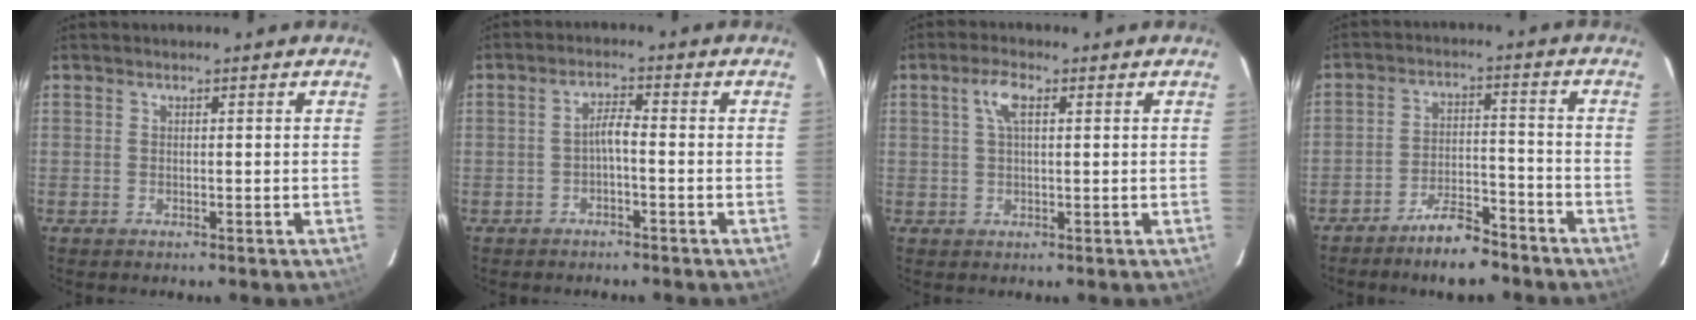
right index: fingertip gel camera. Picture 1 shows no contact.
{"total": 2.5, "force": [-1.2, 0.3, 2.2], "torque": [-0.045, 0.009, -0.022]}
{"total": 3.9, "force": [1.3, 1.5, 3.3], "torque": [-0.066, 0.010, 0.025]}
{"total": 8.7, "force": [-7.2, 2.7, 4.1], "torque": [-0.086, 0.016, -0.112]}